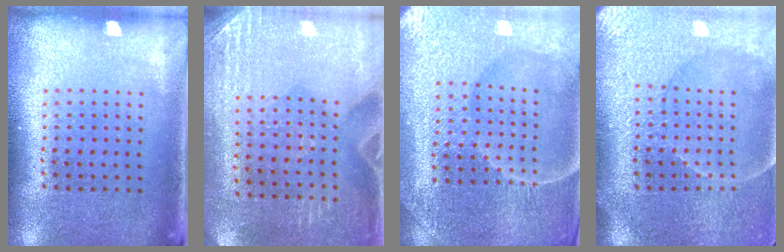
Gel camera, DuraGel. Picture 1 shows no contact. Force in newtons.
{"total": 2.8, "press": 2.6, "slide": 1.2}
{"total": 5.0, "press": 4.8, "slide": 1.7}
{"total": 3.9, "press": 3.6, "slide": 1.4}